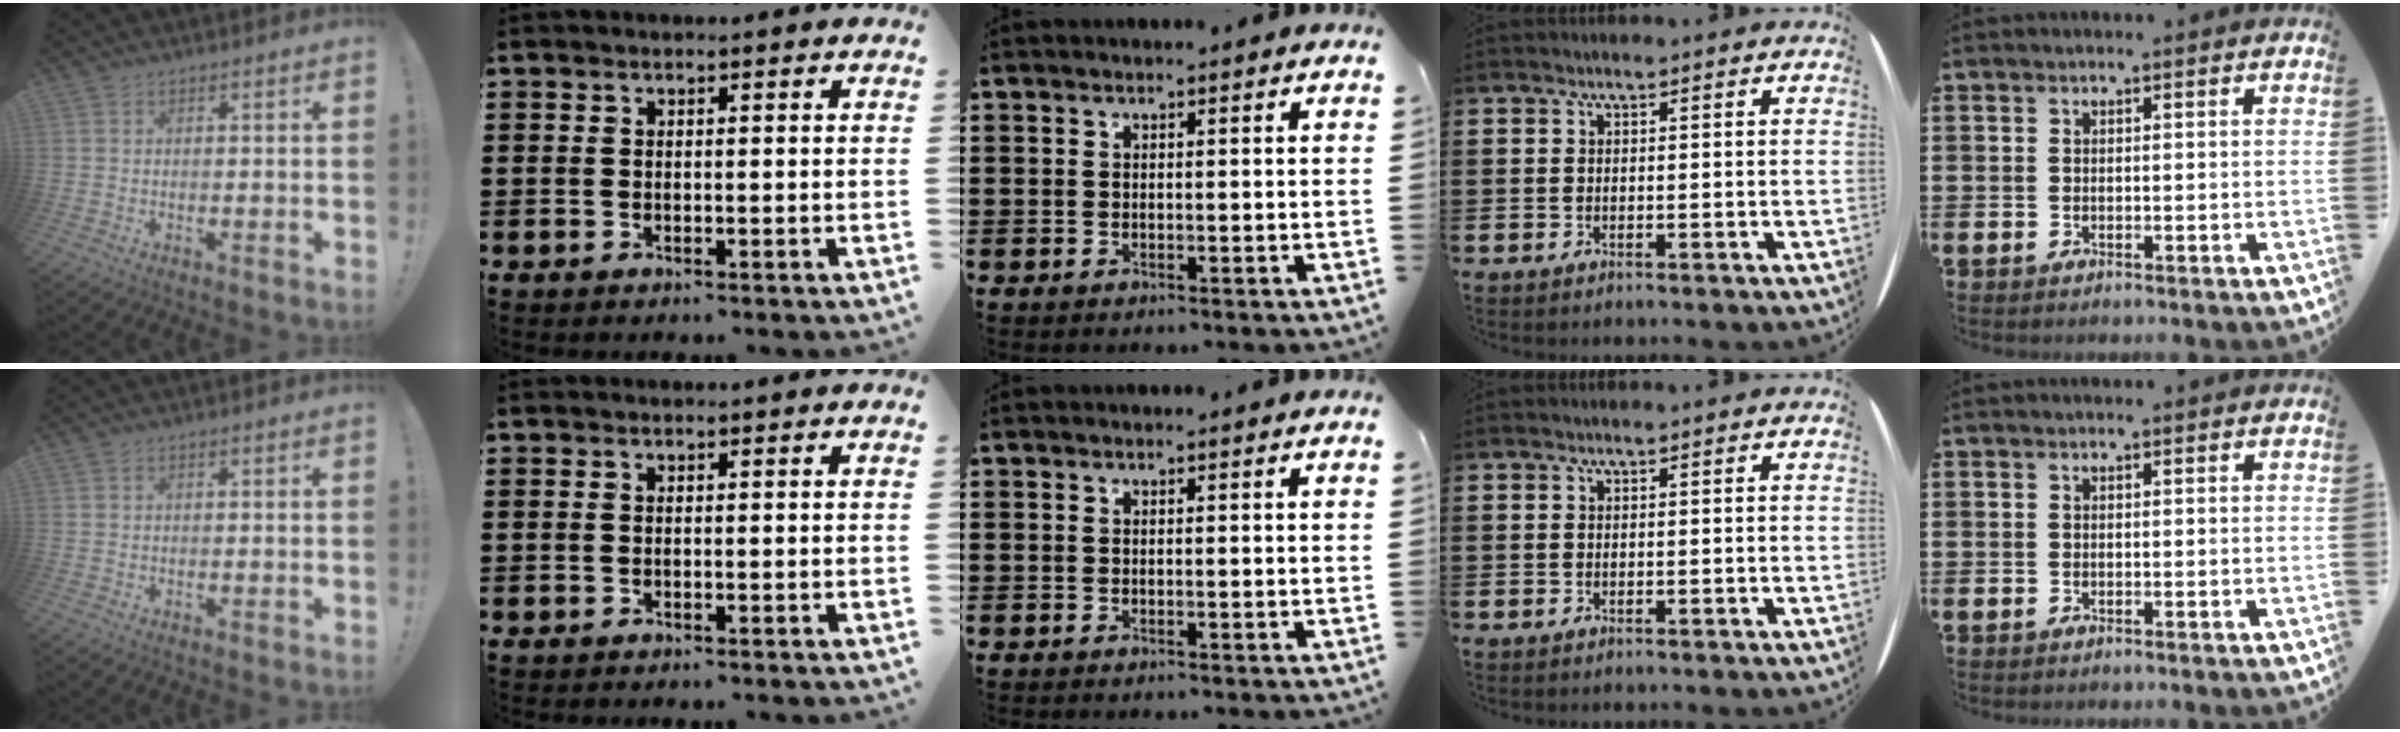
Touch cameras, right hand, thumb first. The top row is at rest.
{}